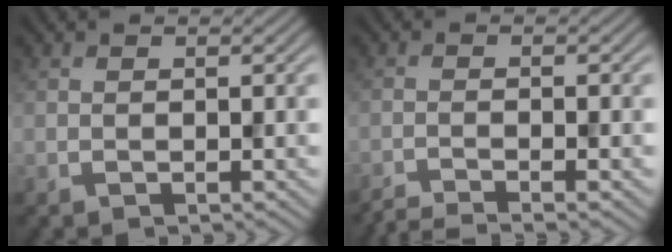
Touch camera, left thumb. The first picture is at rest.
{"total": 3.6, "force": [-2.8, 0.3, 2.2], "torque": [-0.035, 0.002, -0.063]}